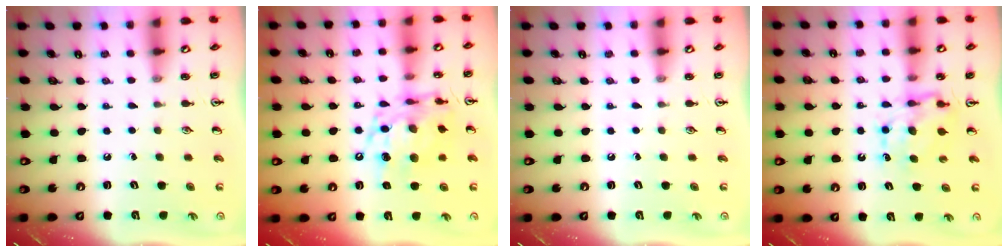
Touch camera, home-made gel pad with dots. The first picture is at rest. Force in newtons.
{"total": 14.2, "press": 14.2, "slide": 1.2}
{"total": 0.0}
{"total": 7.6, "press": 7.6, "slide": 0.2}